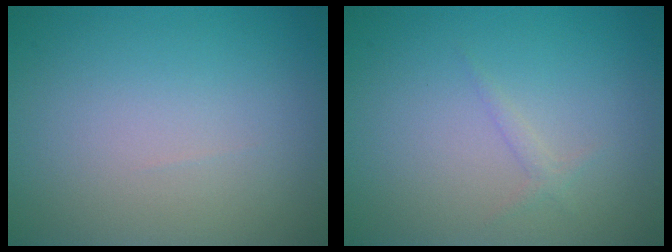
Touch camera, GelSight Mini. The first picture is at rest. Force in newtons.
{"total": 0.8, "press": 0.8, "slide": 0.1}